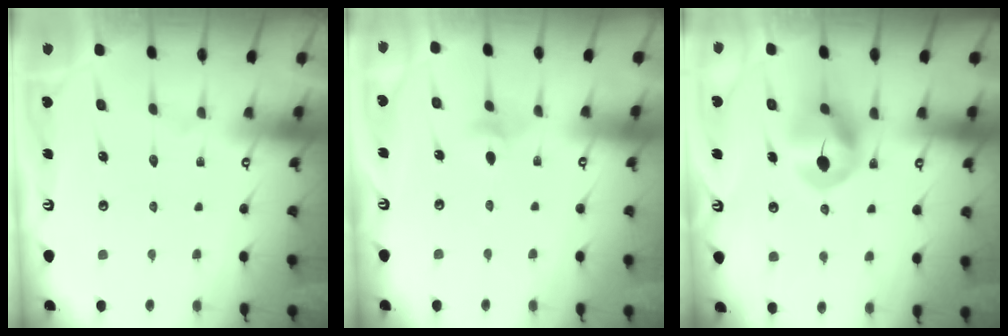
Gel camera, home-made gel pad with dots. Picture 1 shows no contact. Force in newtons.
{"total": 3.7, "press": 3.6, "slide": 0.8}
{"total": 7.4, "press": 7.4, "slide": 0.2}